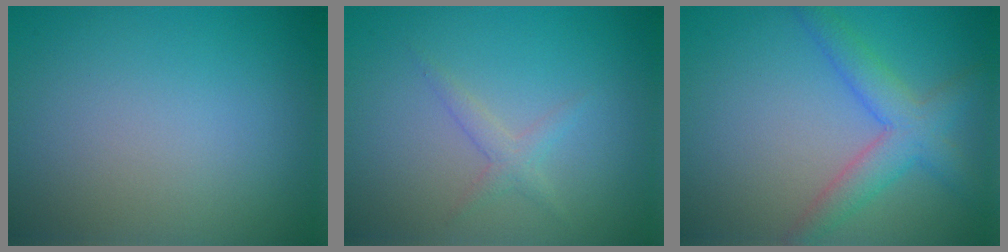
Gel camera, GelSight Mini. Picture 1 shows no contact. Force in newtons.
{"total": 1.4, "press": 1.4, "slide": 0.0}
{"total": 4.2, "press": 4.2, "slide": 0.2}